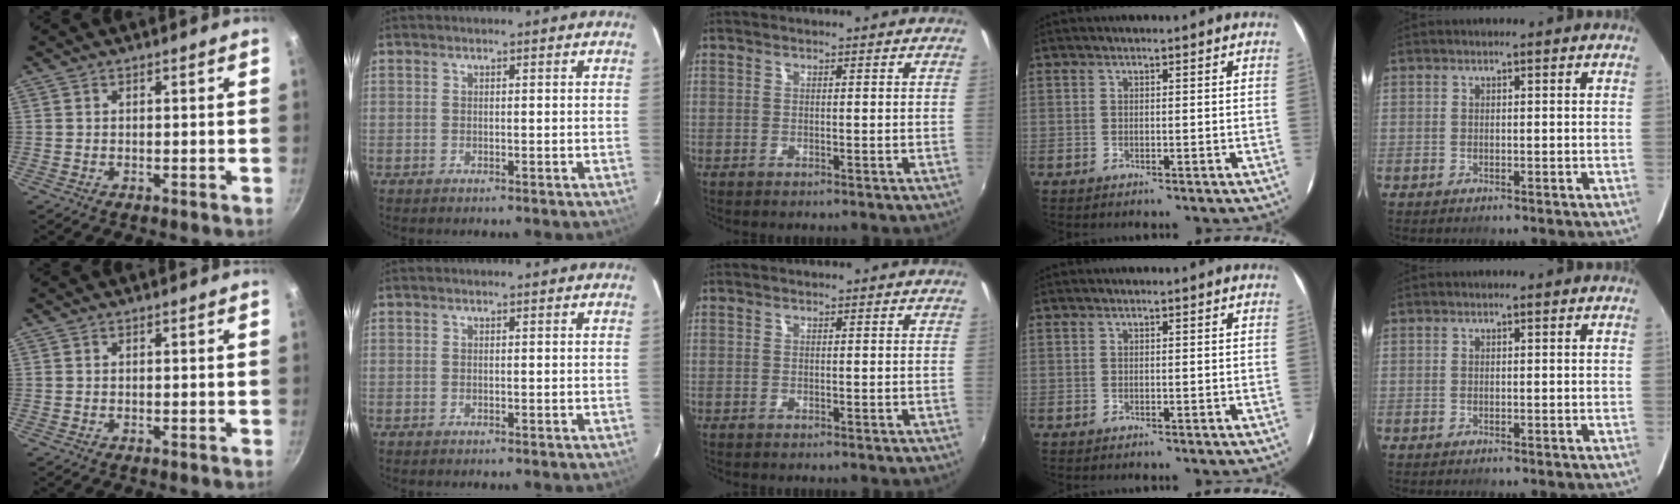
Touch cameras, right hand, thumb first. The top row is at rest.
{}